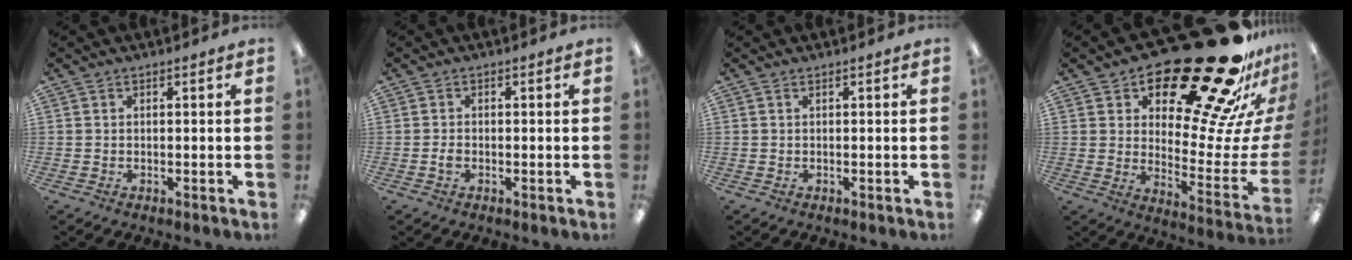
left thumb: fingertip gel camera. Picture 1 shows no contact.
{"total": 1.4, "force": [-0.5, 1.0, 0.9], "torque": [-0.016, 0.003, -0.010]}
{"total": 0.0}
{"total": 31.1, "force": [22.2, 11.4, 18.6], "torque": [-0.226, -0.169, 0.385]}